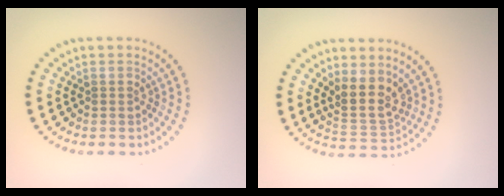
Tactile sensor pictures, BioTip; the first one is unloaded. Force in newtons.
{"total": 3.6, "press": 2.9, "slide": 2.1}